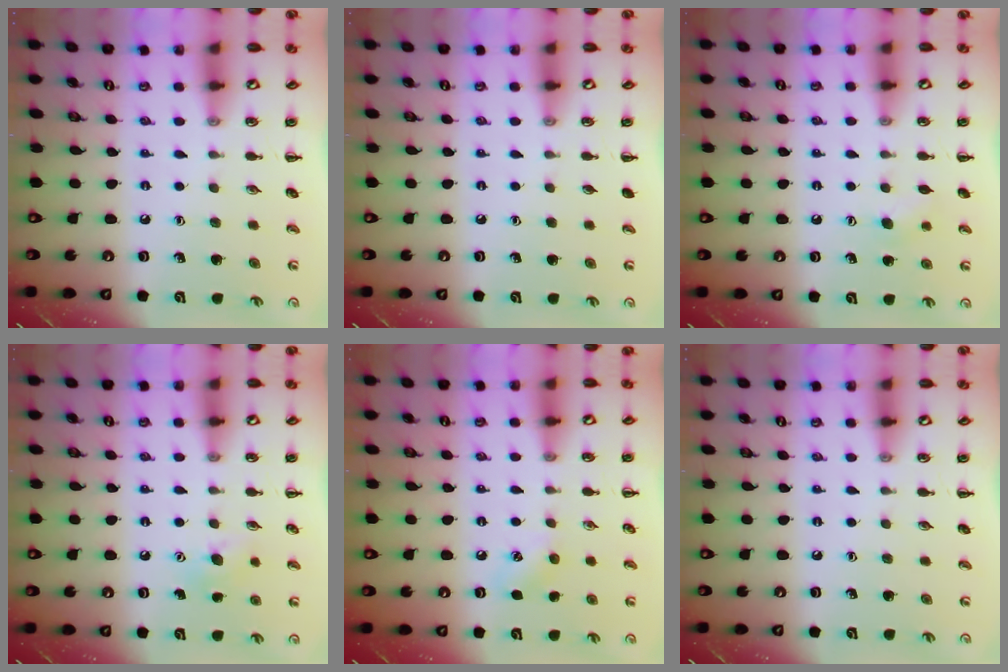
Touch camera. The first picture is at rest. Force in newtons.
{"total": 0.0}
{"total": 4.9, "press": 4.8, "slide": 1.0}
{"total": 5.1, "press": 4.9, "slide": 1.4}
{"total": 3.8, "press": 3.6, "slide": 1.0}
{"total": 0.0}